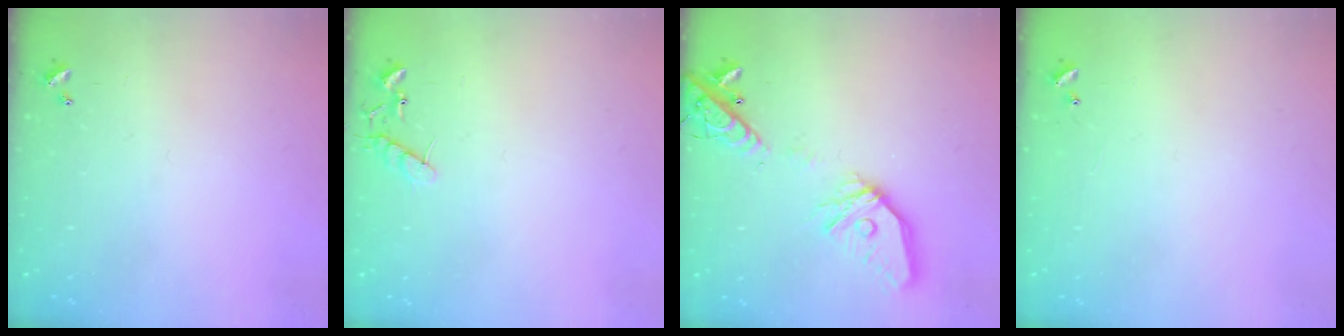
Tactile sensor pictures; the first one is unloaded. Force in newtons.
{"total": 8.5, "press": 8.5, "slide": 0.6}
{"total": 18.0, "press": 17.8, "slide": 3.1}
{"total": 3.7, "press": 3.7, "slide": 0.4}